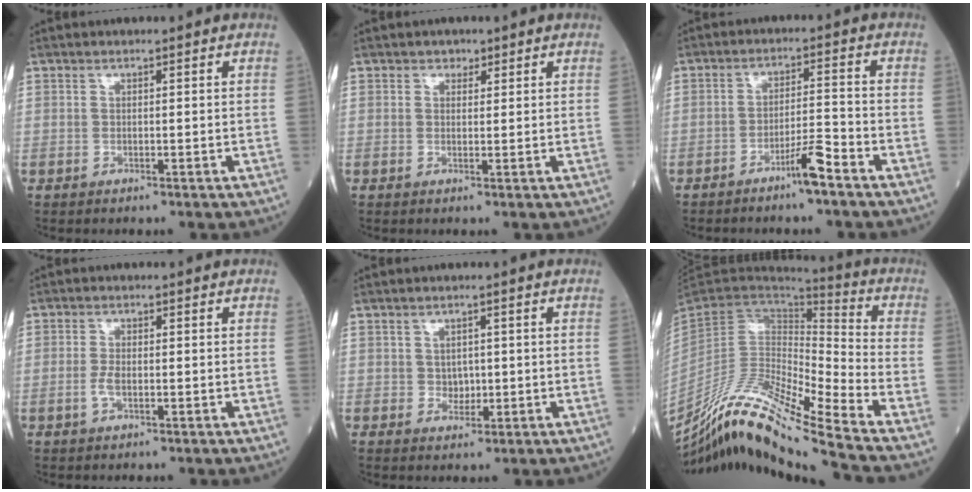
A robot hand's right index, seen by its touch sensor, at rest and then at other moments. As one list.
[{"total": 1.2, "force": [0.8, 0.9, 0.2], "torque": [0.002, -0.003, 0.008]}, {"total": 4.8, "force": [-3.5, -0.2, 3.3], "torque": [-0.055, -0.001, -0.065]}, {"total": 2.1, "force": [-0.6, 0.8, 1.9], "torque": [-0.044, 0.001, -0.012]}, {"total": 2.0, "force": [-0.1, 1.6, 1.1], "torque": [-0.012, 0.002, 0.000]}, {"total": 19.2, "force": [-16.3, -1.4, 9.9], "torque": [-0.188, 0.004, -0.303]}]